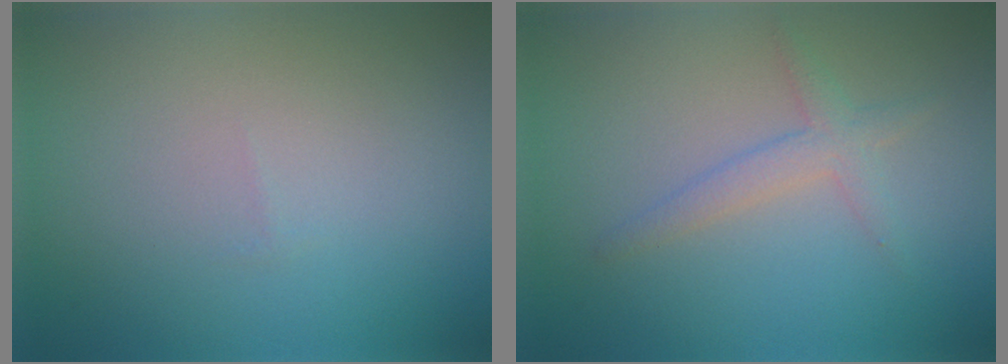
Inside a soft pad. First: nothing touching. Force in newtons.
{"total": 2.0, "press": 2.0, "slide": 0.1}